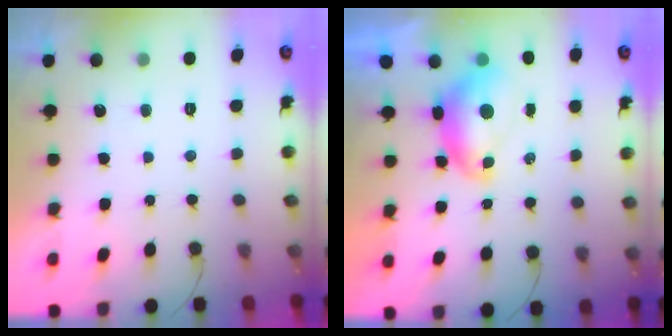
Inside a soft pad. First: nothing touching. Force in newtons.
{"total": 7.8, "press": 7.8, "slide": 0.9}